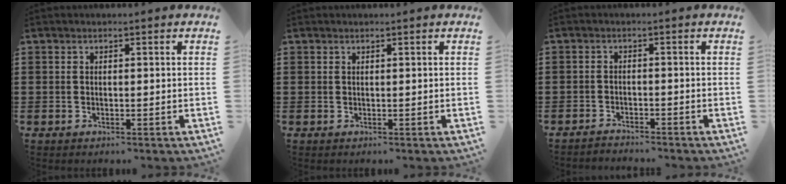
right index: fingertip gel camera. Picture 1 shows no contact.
{"total": 0.0}
{"total": 2.1, "force": [-2.1, 0.0, -0.2], "torque": [-0.003, 0.003, -0.045]}